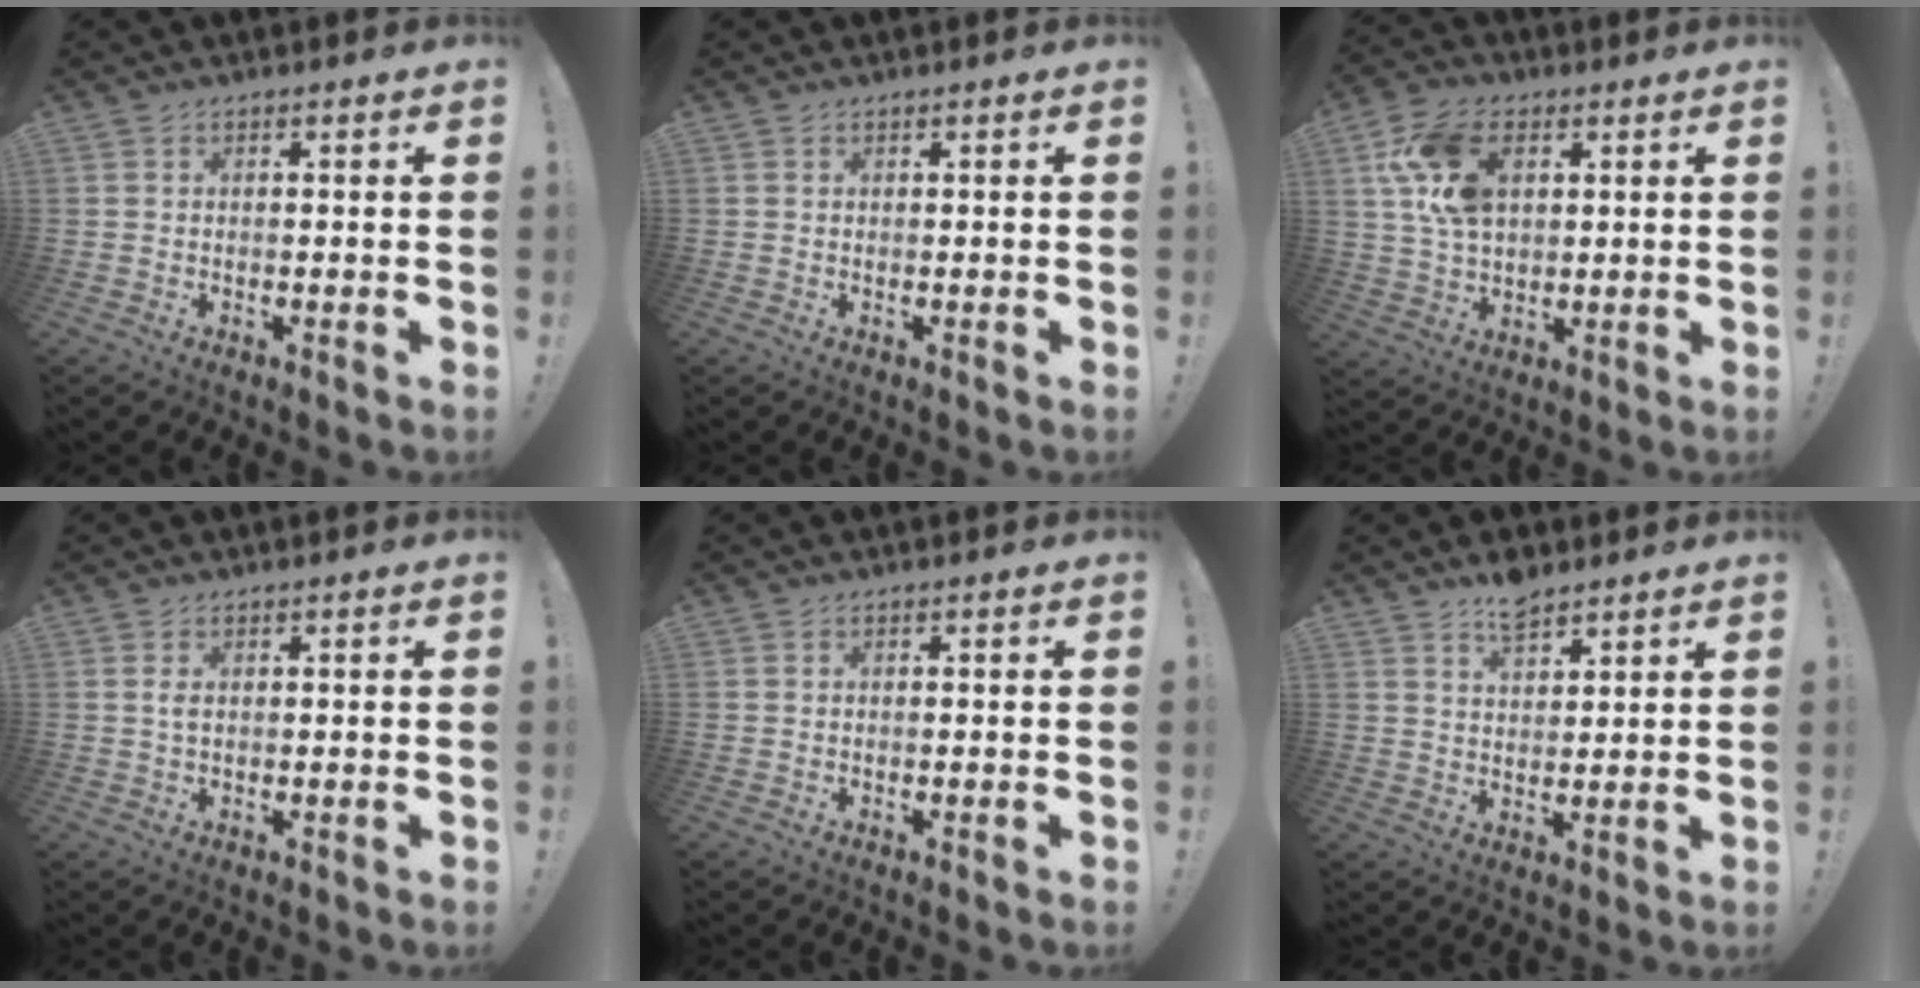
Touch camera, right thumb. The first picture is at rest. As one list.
[{"total": 0.0}, {"total": 15.0, "force": [5.1, 9.7, 10.2], "torque": [-0.196, -0.004, 0.094]}, {"total": 1.4, "force": [0.3, 0.5, 1.3], "torque": [-0.024, 0.003, 0.003]}, {"total": 0.0}, {"total": 6.5, "force": [5.2, 2.7, 2.8], "torque": [-0.042, -0.028, 0.092]}]